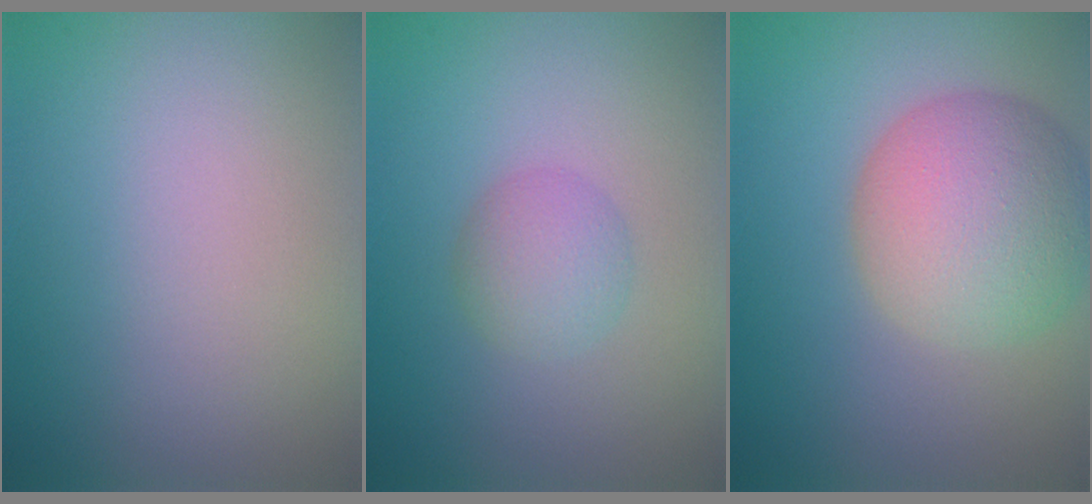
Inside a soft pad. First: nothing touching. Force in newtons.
{"total": 2.4, "press": 2.4, "slide": 0.0}
{"total": 7.8, "press": 7.8, "slide": 0.3}